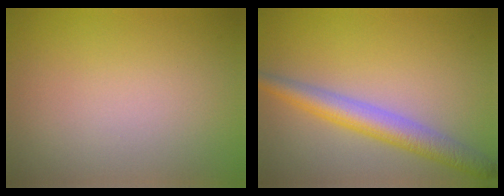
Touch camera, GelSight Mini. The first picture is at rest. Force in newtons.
{"total": 4.2, "press": 4.2, "slide": 0.1}